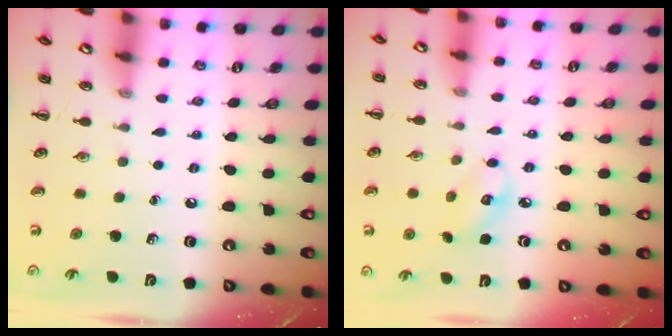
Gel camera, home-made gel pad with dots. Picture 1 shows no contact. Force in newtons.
{"total": 5.5, "press": 5.5, "slide": 0.9}